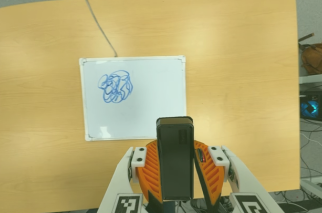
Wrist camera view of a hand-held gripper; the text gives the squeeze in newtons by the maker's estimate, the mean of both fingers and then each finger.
{"total": 7.7, "left": 6.7, "right": 8.6}